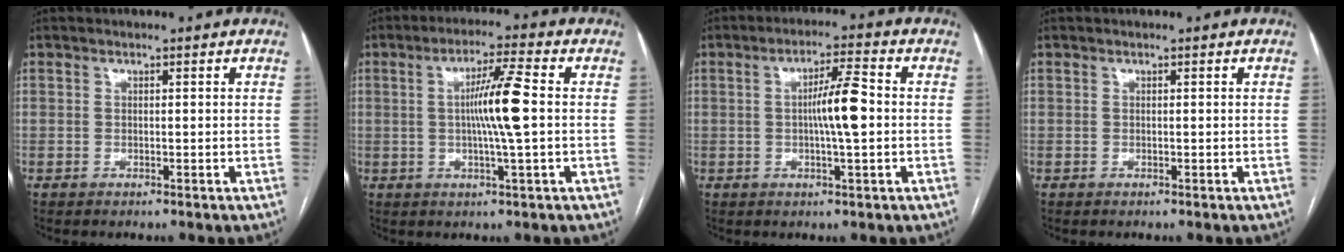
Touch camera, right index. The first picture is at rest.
{"total": 8.0, "force": [0.2, -0.6, 8.0], "torque": [-0.142, 0.000, 0.001]}
{"total": 6.7, "force": [-0.2, 0.4, 6.6], "torque": [-0.117, 0.007, -0.005]}
{"total": 0.0}